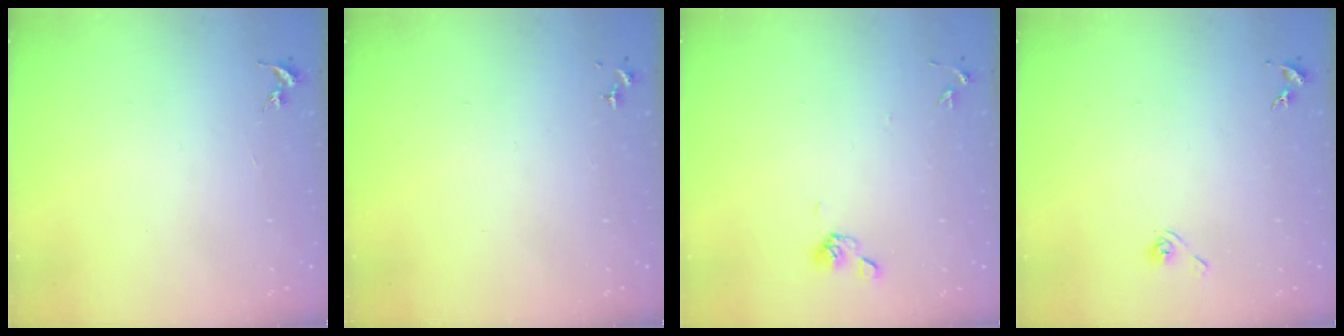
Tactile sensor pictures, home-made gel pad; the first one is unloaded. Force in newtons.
{"total": 0.0}
{"total": 5.5, "press": 4.9, "slide": 2.6}
{"total": 4.3, "press": 3.9, "slide": 1.9}